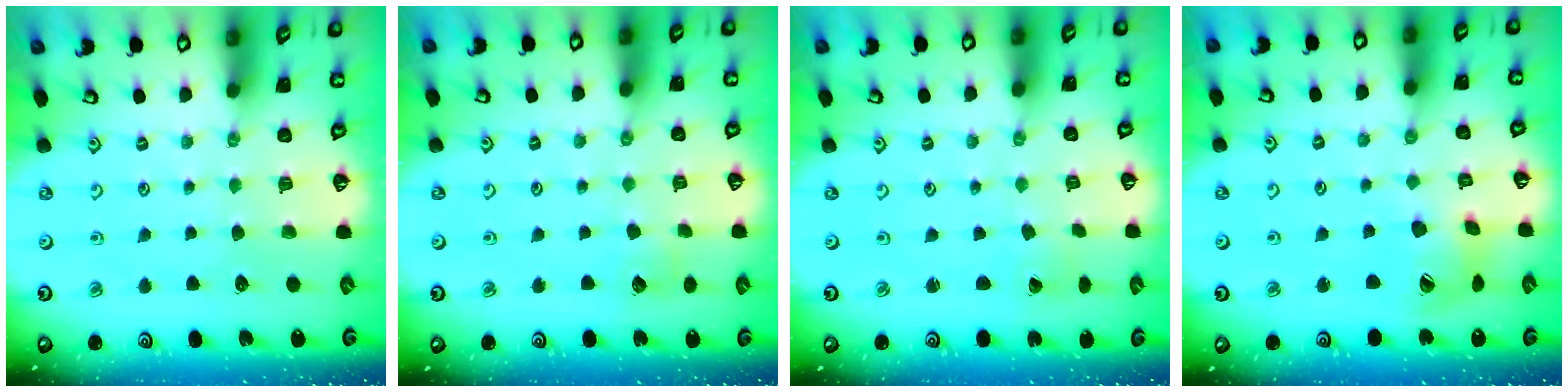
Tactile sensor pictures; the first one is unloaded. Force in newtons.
{"total": 5.6, "press": 5.6, "slide": 0.6}
{"total": 0.0}
{"total": 10.8, "press": 10.7, "slide": 1.2}